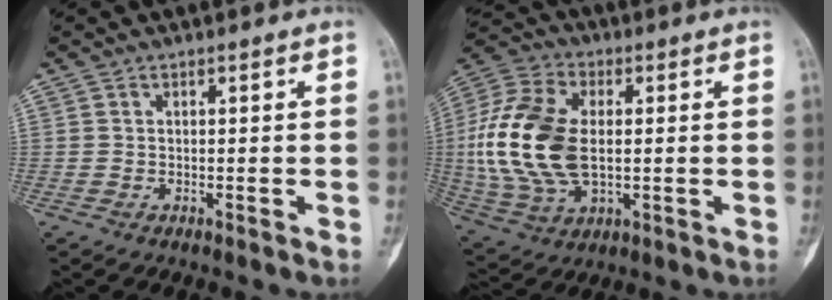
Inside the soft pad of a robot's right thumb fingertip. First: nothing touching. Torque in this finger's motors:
{"motor_torque": [2.10, 1.86, 1.10, -1.33, 0.28]}